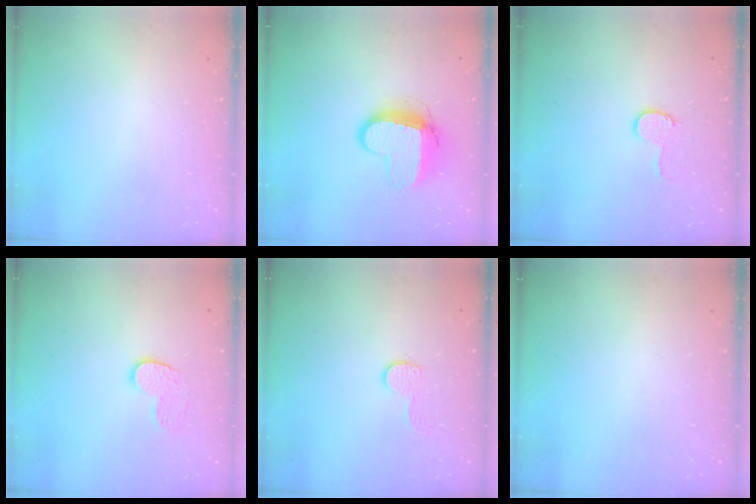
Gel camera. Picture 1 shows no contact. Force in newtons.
{"total": 10.3, "press": 10.2, "slide": 1.0}
{"total": 6.9, "press": 6.8, "slide": 0.7}
{"total": 8.0, "press": 8.0, "slide": 0.4}
{"total": 5.6, "press": 5.6, "slide": 0.4}
{"total": 0.0}